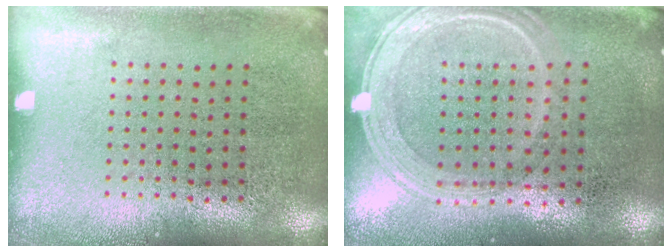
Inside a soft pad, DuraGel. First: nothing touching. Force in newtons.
{"total": 1.3, "press": 1.2, "slide": 0.4}